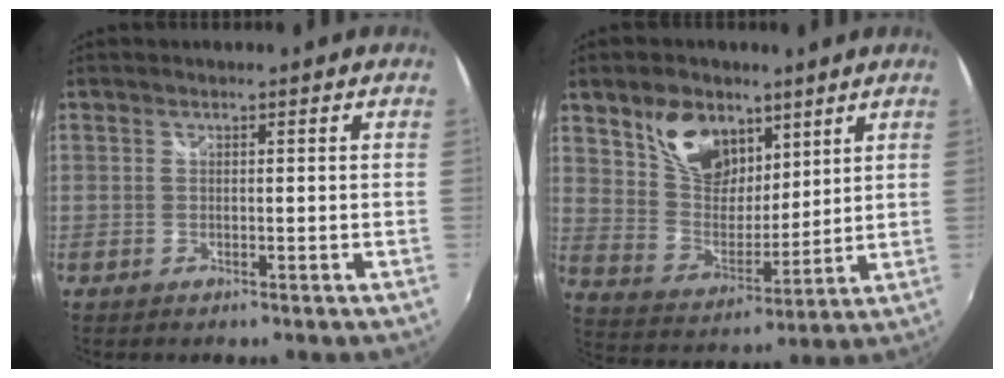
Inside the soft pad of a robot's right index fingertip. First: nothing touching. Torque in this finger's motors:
{"motor_torque": [1.09, 1.05, 0.47, 0.09]}